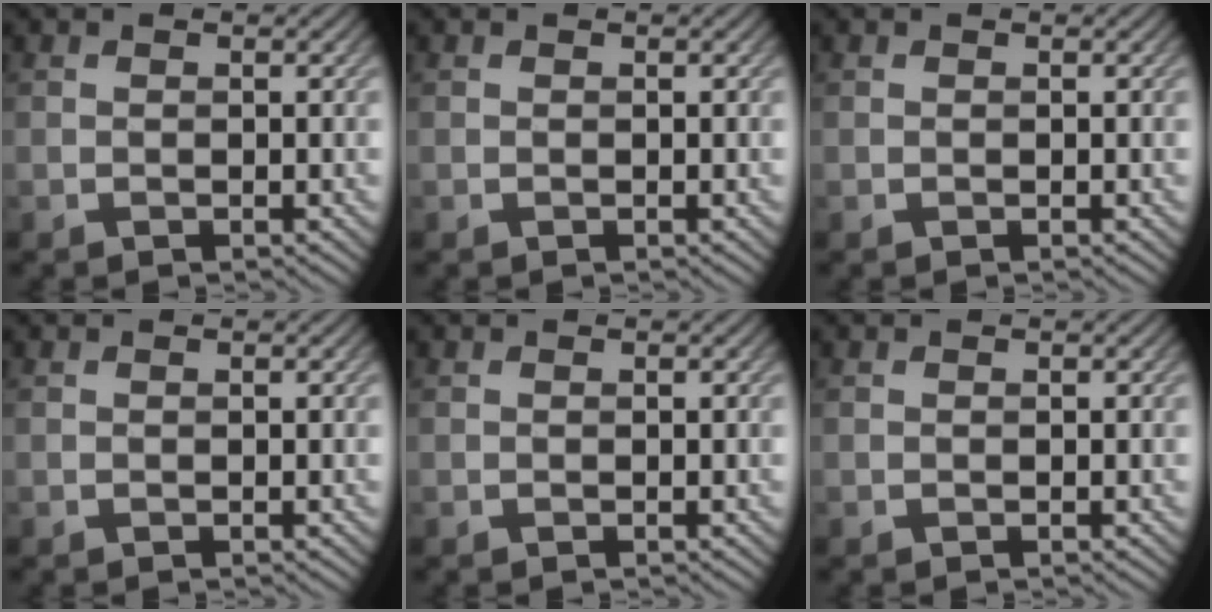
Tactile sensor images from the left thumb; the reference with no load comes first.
{"total": 0.0}
{"total": 0.0}
{"total": 0.0}
{"total": 0.0}
{"total": 0.0}